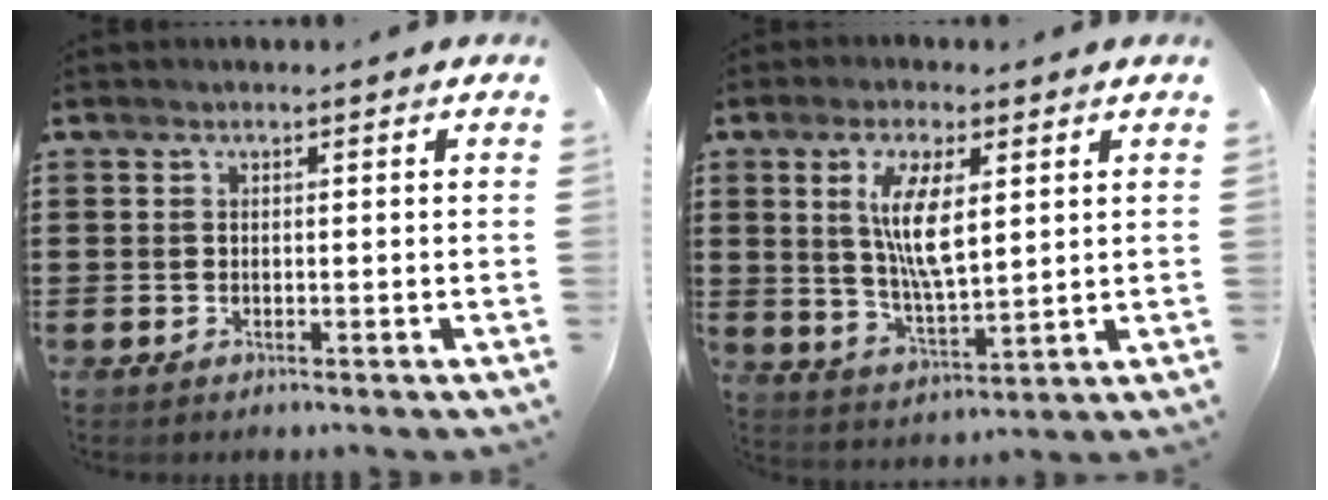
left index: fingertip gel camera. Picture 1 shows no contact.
{"total": 8.7, "force": [2.9, 3.1, 7.6], "torque": [-0.147, 0.004, 0.048]}